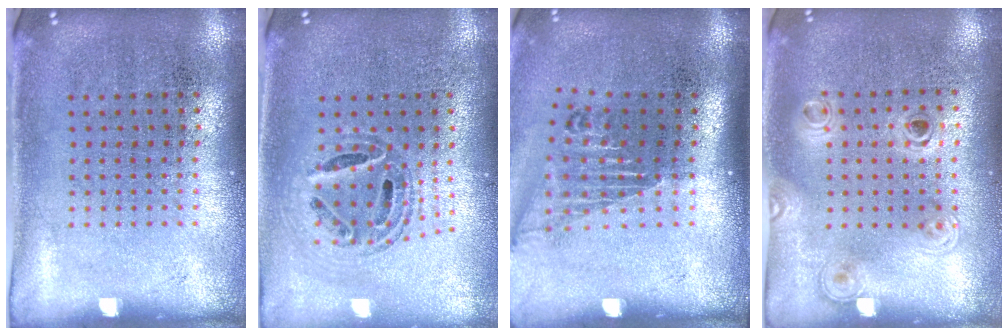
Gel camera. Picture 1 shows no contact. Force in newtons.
{"total": 0.9, "press": 0.9, "slide": 0.1}
{"total": 1.6, "press": 1.2, "slide": 1.1}
{"total": 1.2, "press": 1.1, "slide": 0.6}